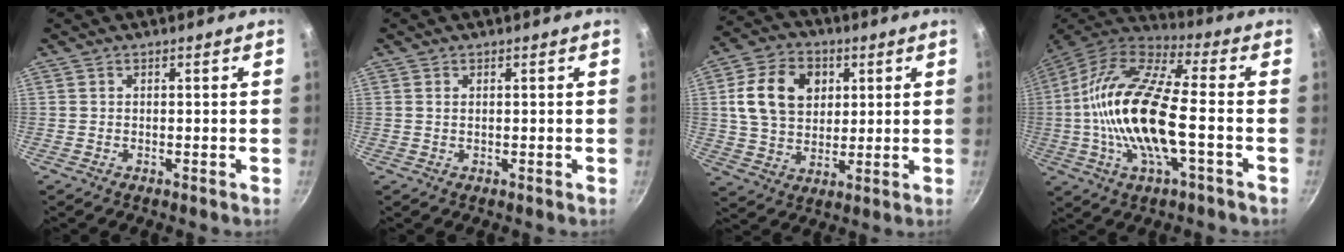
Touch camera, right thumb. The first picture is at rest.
{"total": 0.6, "force": [0.2, 0.3, 0.5], "torque": [-0.009, 0.000, 0.003]}
{"total": 14.2, "force": [3.6, 10.7, 8.6], "torque": [-0.135, 0.002, 0.058]}
{"total": 20.6, "force": [-2.6, 7.5, 19.0], "torque": [-0.377, 0.028, -0.065]}